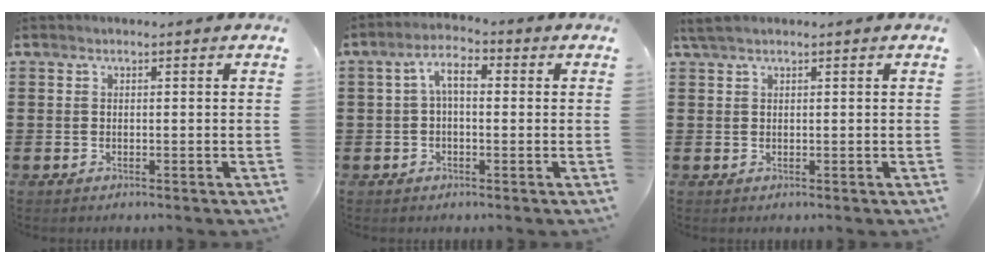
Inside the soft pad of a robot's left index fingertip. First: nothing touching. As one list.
[{"total": 5.0, "force": [0.5, 2.2, 4.4], "torque": [-0.093, 0.012, 0.003]}, {"total": 1.3, "force": [0.8, 0.3, 1.0], "torque": [-0.021, 0.002, 0.016]}]